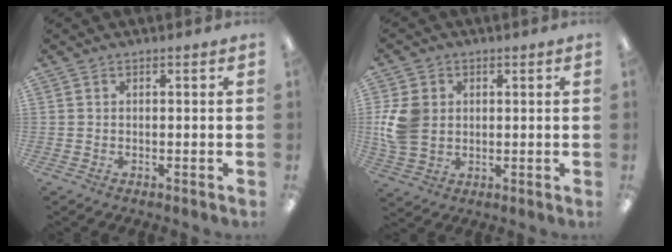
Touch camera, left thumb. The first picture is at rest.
{"total": 9.3, "force": [1.0, 7.8, 5.0], "torque": [-0.107, 0.010, 0.022]}